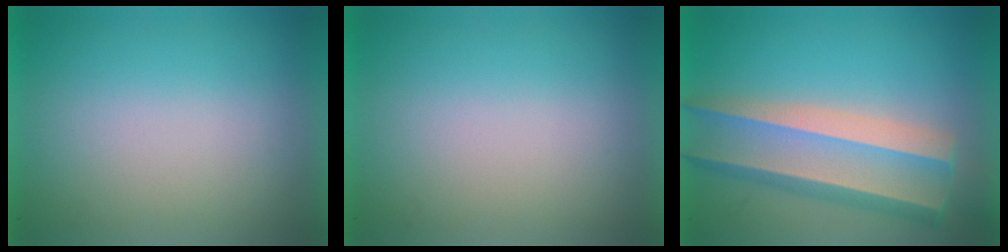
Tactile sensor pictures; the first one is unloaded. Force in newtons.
{"total": 0.0}
{"total": 6.2}